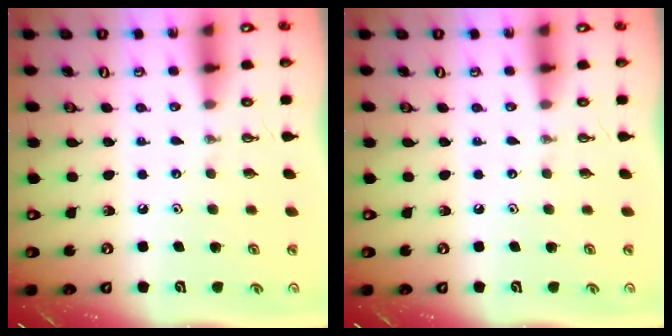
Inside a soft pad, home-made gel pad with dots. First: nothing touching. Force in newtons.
{"total": 0.0}